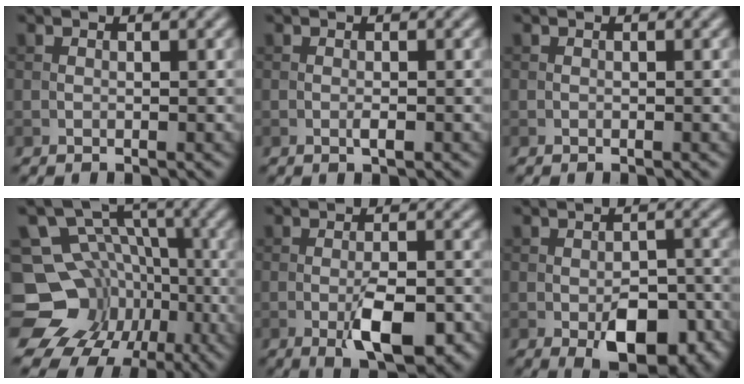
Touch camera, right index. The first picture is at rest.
{"total": 0.9, "force": [-0.3, 0.2, 0.8], "torque": [-0.015, -0.001, -0.006]}
{"total": 0.0}
{"total": 14.5, "force": [-6.1, 12.1, 5.2], "torque": [-0.098, -0.011, -0.104]}
{"total": 5.9, "force": [-2.4, 2.0, 5.0], "torque": [-0.085, -0.006, -0.035]}
{"total": 7.1, "force": [-3.0, 3.5, 5.3], "torque": [-0.077, -0.011, -0.038]}